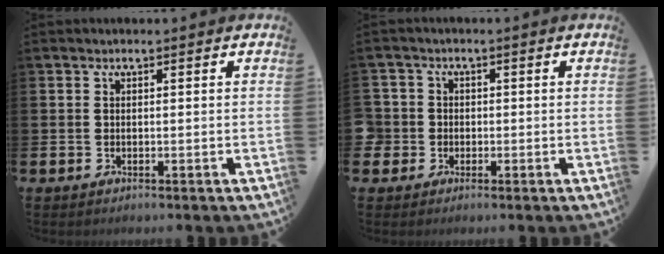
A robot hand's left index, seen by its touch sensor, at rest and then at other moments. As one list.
[{"total": 2.7, "force": [-0.3, 2.7, -0.1], "torque": [-0.007, 0.008, -0.012]}]